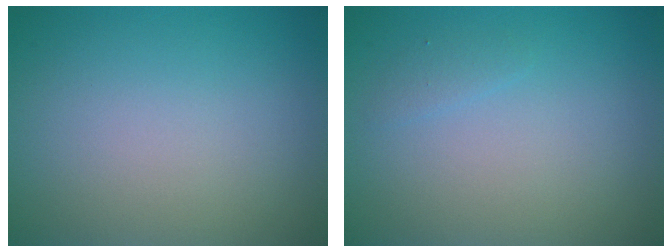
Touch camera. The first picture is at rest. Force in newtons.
{"total": 0.7, "press": 0.7, "slide": 0.1}